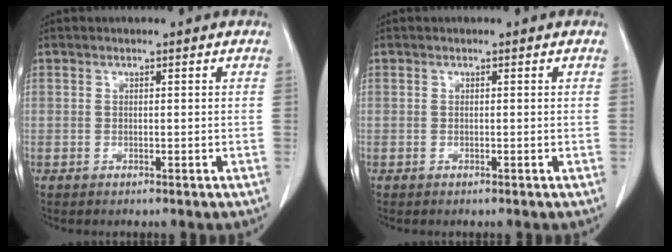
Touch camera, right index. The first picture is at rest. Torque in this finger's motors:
{"motor_torque": [-0.06, 0.04, 0.00, 0.00]}